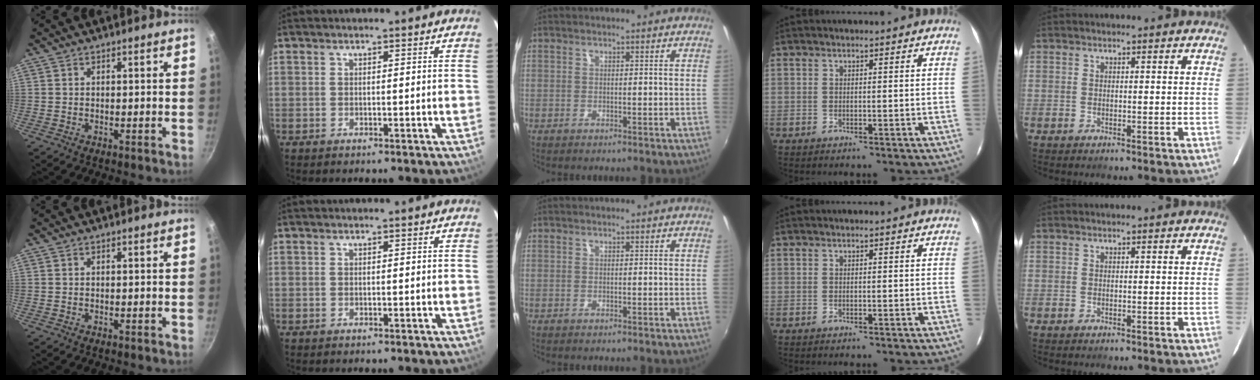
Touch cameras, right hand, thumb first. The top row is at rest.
{}